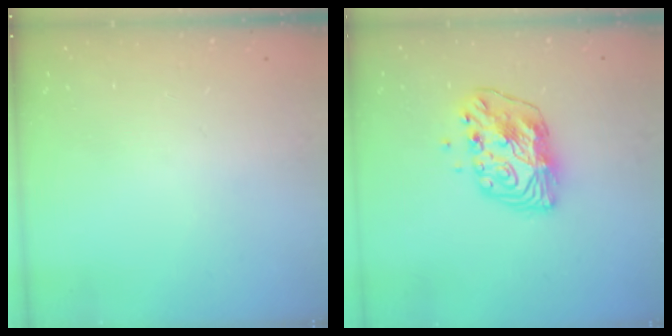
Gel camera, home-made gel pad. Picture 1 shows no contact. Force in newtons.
{"total": 11.4, "press": 11.4, "slide": 0.8}